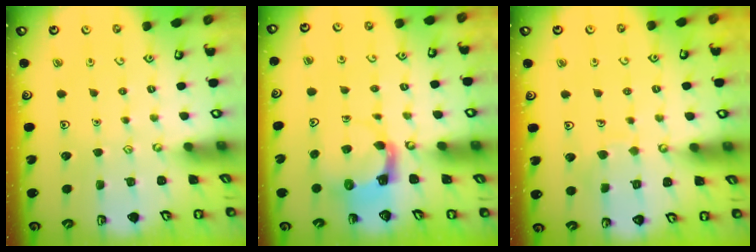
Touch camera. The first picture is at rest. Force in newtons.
{"total": 3.8, "press": 3.8, "slide": 0.6}
{"total": 5.6, "press": 5.6, "slide": 0.6}